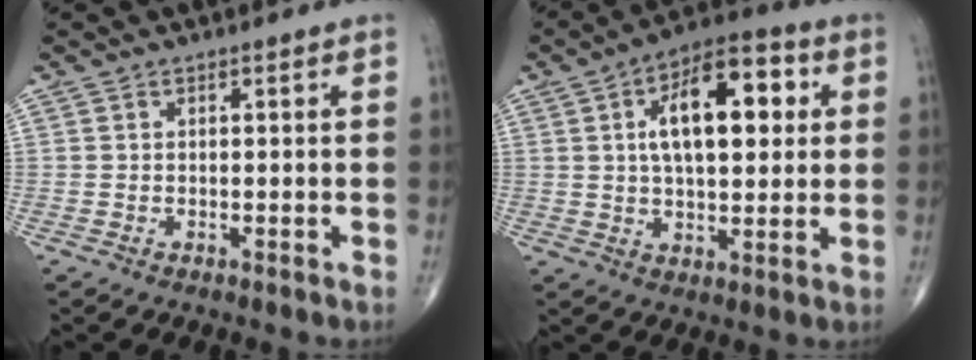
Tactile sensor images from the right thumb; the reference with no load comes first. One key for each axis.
{"total": 16.0, "fx": 3.7, "fy": 7.7, "fz": 13.5, "tx": -0.186, "ty": 0.013, "tz": 0.053}